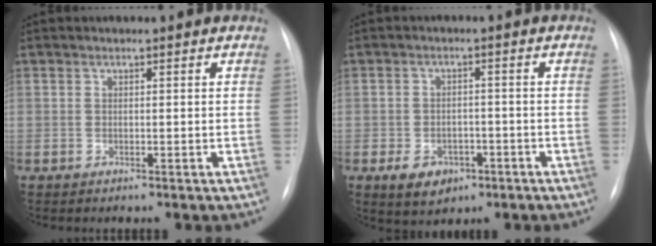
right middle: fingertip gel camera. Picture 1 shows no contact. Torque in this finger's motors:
{"motor_torque": [0.70, -0.67, 0.22, 0.04]}